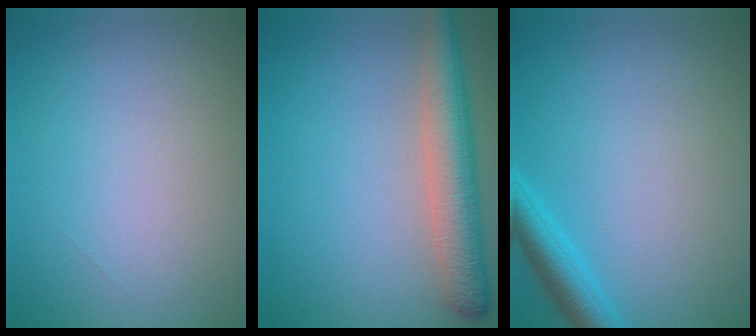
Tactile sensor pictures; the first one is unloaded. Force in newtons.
{"total": 5.2, "press": 5.2, "slide": 0.2}
{"total": 2.8, "press": 2.8, "slide": 0.2}